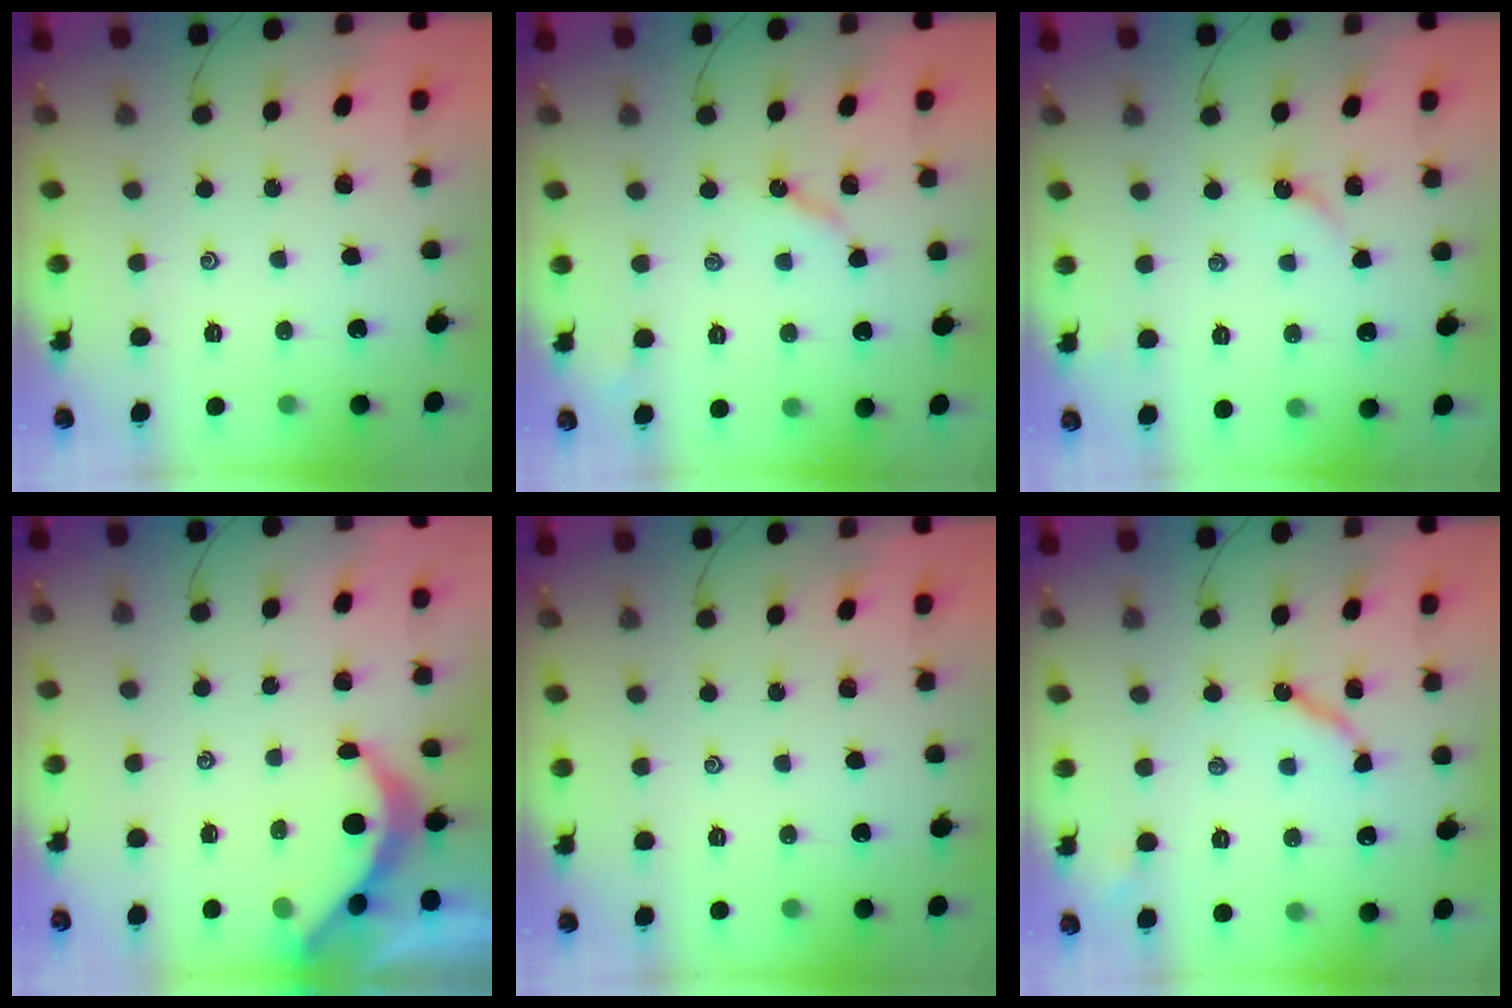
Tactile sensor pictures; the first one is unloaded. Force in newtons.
{"total": 4.8, "press": 4.8, "slide": 0.6}
{"total": 2.6, "press": 2.5, "slide": 0.4}
{"total": 4.4, "press": 4.4, "slide": 0.5}
{"total": 0.0}
{"total": 7.1, "press": 7.0, "slide": 0.7}